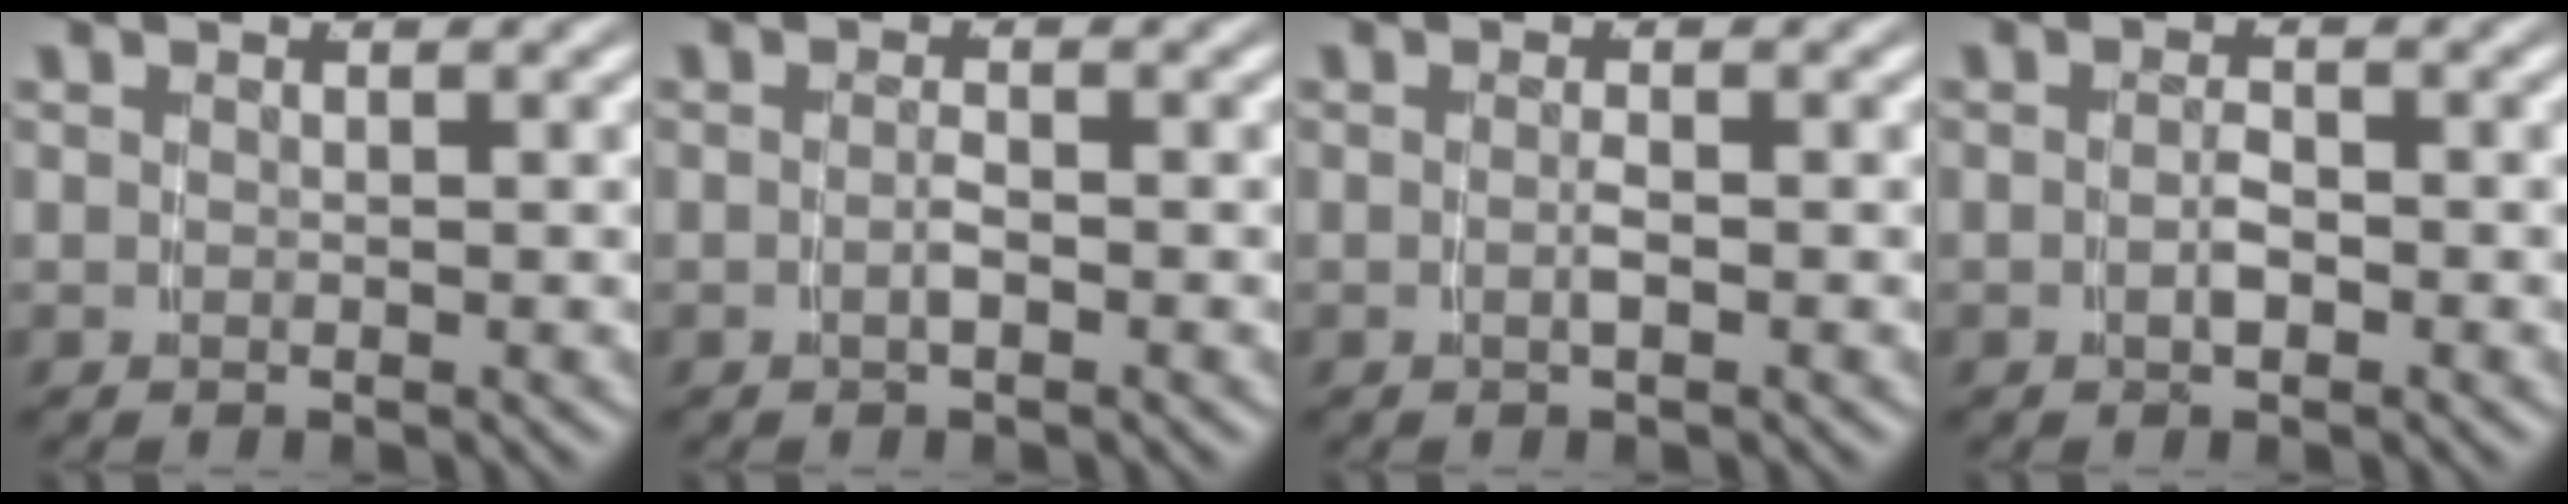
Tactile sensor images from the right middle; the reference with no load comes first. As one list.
[{"total": 1.2, "force": [-0.9, 0.1, 0.8], "torque": [-0.019, -0.002, -0.014]}, {"total": 1.0, "force": [-0.6, -0.2, 0.7], "torque": [-0.016, -0.004, -0.010]}, {"total": 1.6, "force": [-0.8, 0.6, 1.3], "torque": [-0.028, -0.004, -0.012]}]